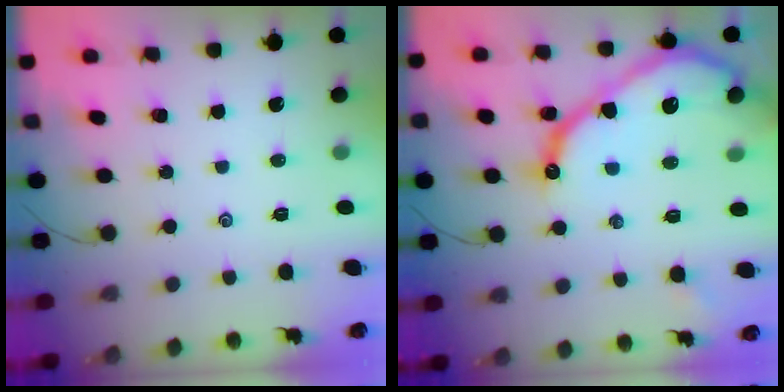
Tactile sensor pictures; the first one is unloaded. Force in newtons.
{"total": 16.8, "press": 16.8, "slide": 1.3}